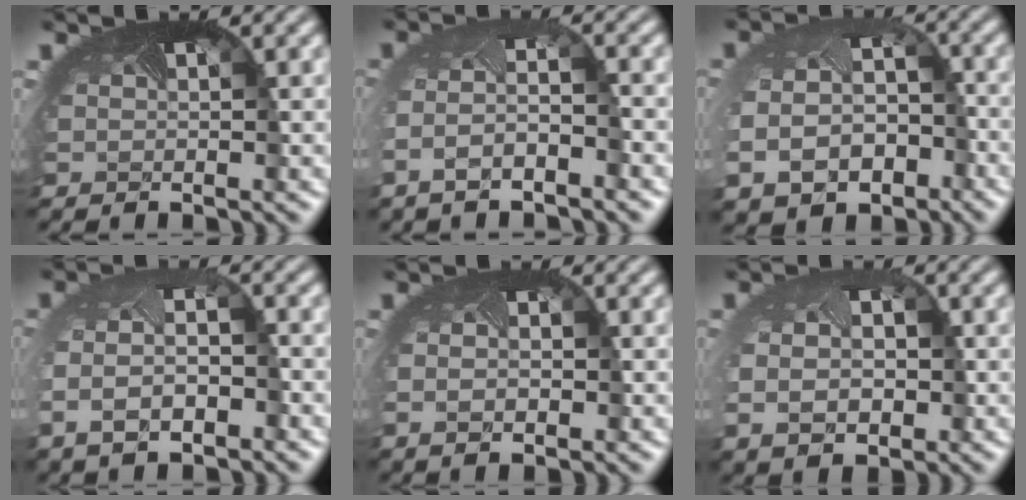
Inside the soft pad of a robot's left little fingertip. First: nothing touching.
{"total": 3.3, "force": [-2.1, 0.6, 2.4], "torque": [-0.051, -0.007, -0.041]}
{"total": 7.8, "force": [-3.6, 5.4, 4.4], "torque": [-0.093, -0.037, -0.041]}
{"total": 4.9, "force": [-1.5, 2.4, 4.0], "torque": [-0.084, -0.013, -0.022]}
{"total": 2.7, "force": [-0.5, 1.6, 2.1], "torque": [-0.027, -0.002, -0.001]}
{"total": 5.4, "force": [-0.6, 3.9, 3.7], "torque": [-0.069, -0.007, 0.004]}